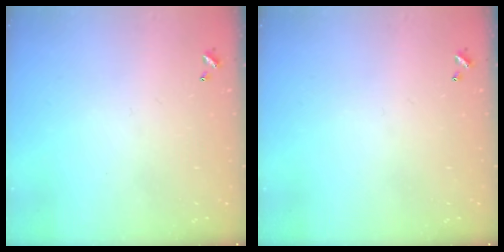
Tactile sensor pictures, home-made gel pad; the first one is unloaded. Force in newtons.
{"total": 0.0}